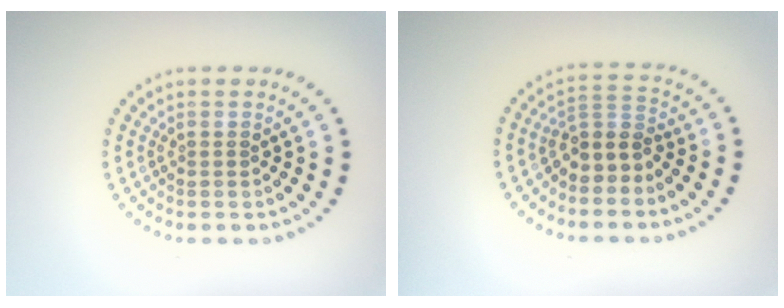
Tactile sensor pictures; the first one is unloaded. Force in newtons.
{"total": 3.1, "press": 2.5, "slide": 1.8}